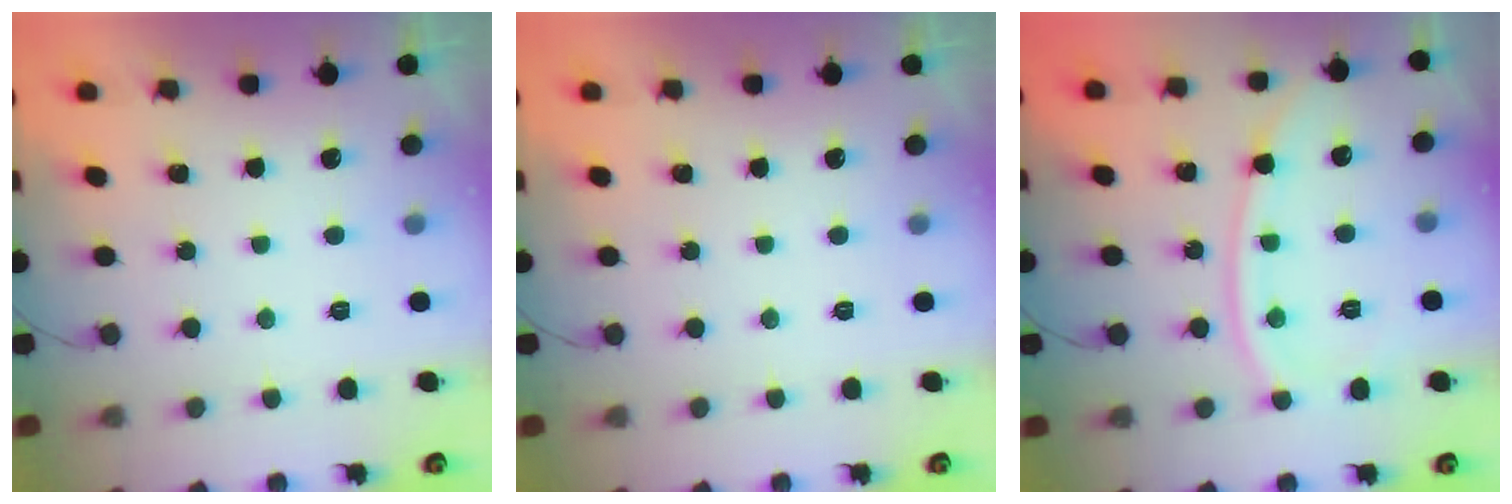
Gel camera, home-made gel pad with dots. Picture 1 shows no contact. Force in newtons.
{"total": 0.0}
{"total": 11.7, "press": 11.6, "slide": 1.3}